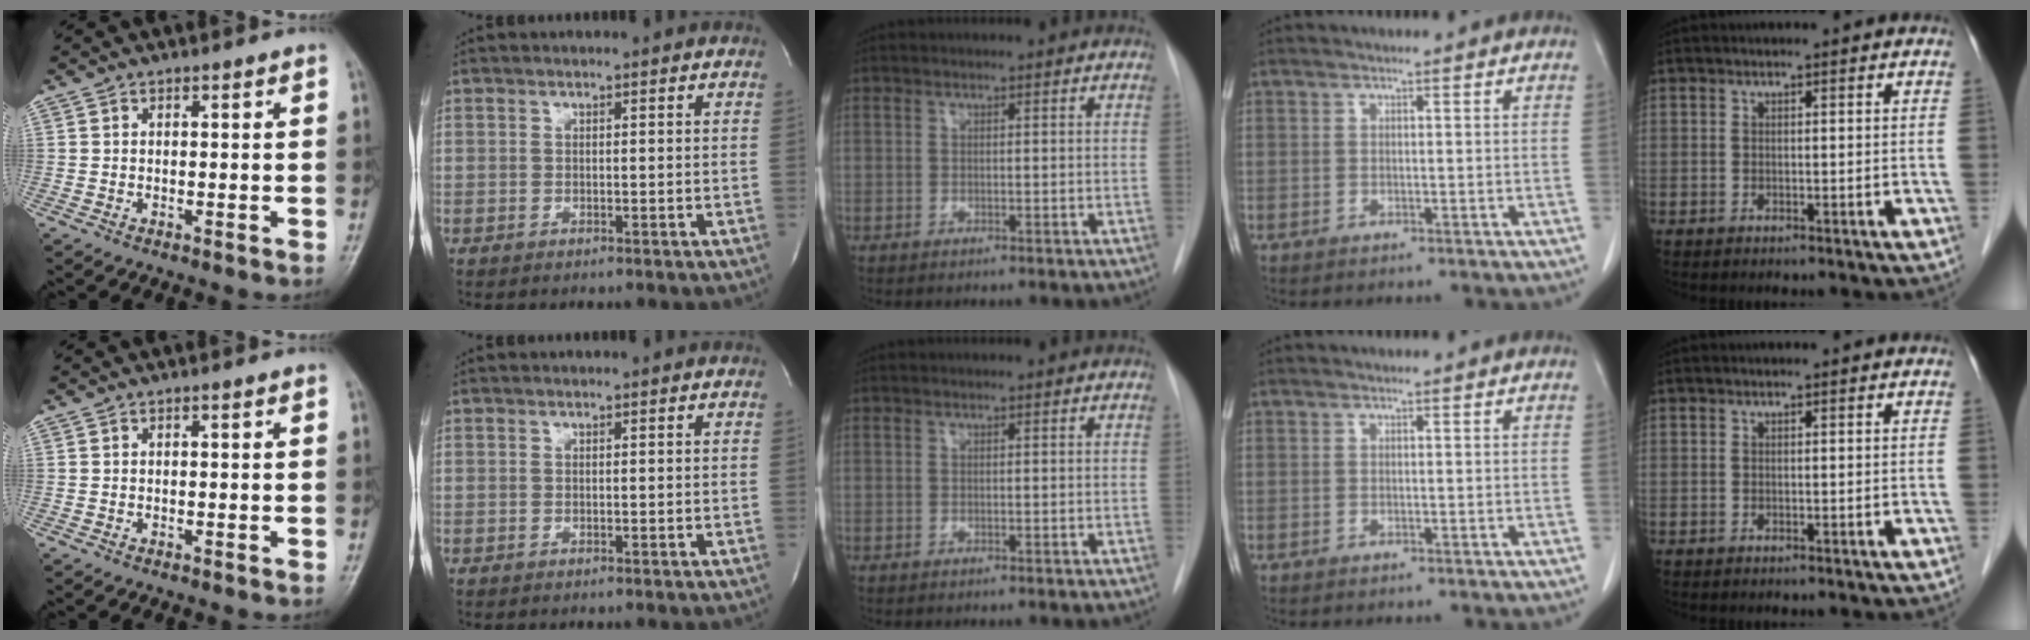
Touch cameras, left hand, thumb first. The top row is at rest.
{}